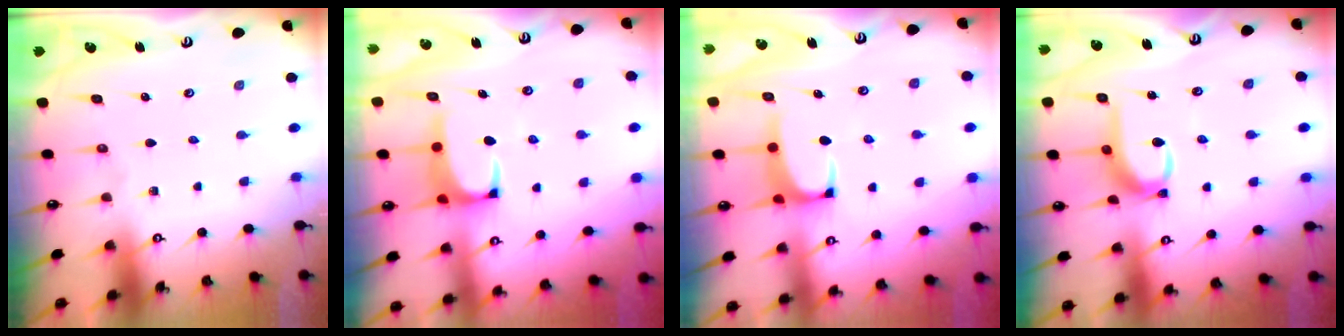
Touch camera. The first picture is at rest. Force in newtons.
{"total": 1.4, "press": 1.3, "slide": 0.5}
{"total": 0.7, "press": 0.4, "slide": 0.6}
{"total": 7.4, "press": 7.4, "slide": 0.5}